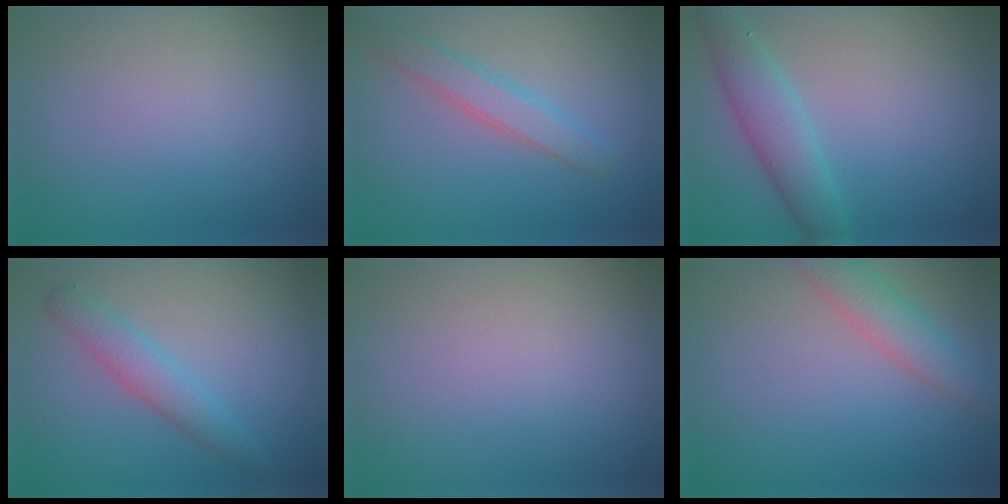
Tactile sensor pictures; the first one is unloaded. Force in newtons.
{"total": 2.8, "press": 2.8, "slide": 0.1}
{"total": 4.0, "press": 4.0, "slide": 0.4}
{"total": 2.8, "press": 2.8, "slide": 0.1}
{"total": 0.0}
{"total": 3.3, "press": 3.3, "slide": 0.3}